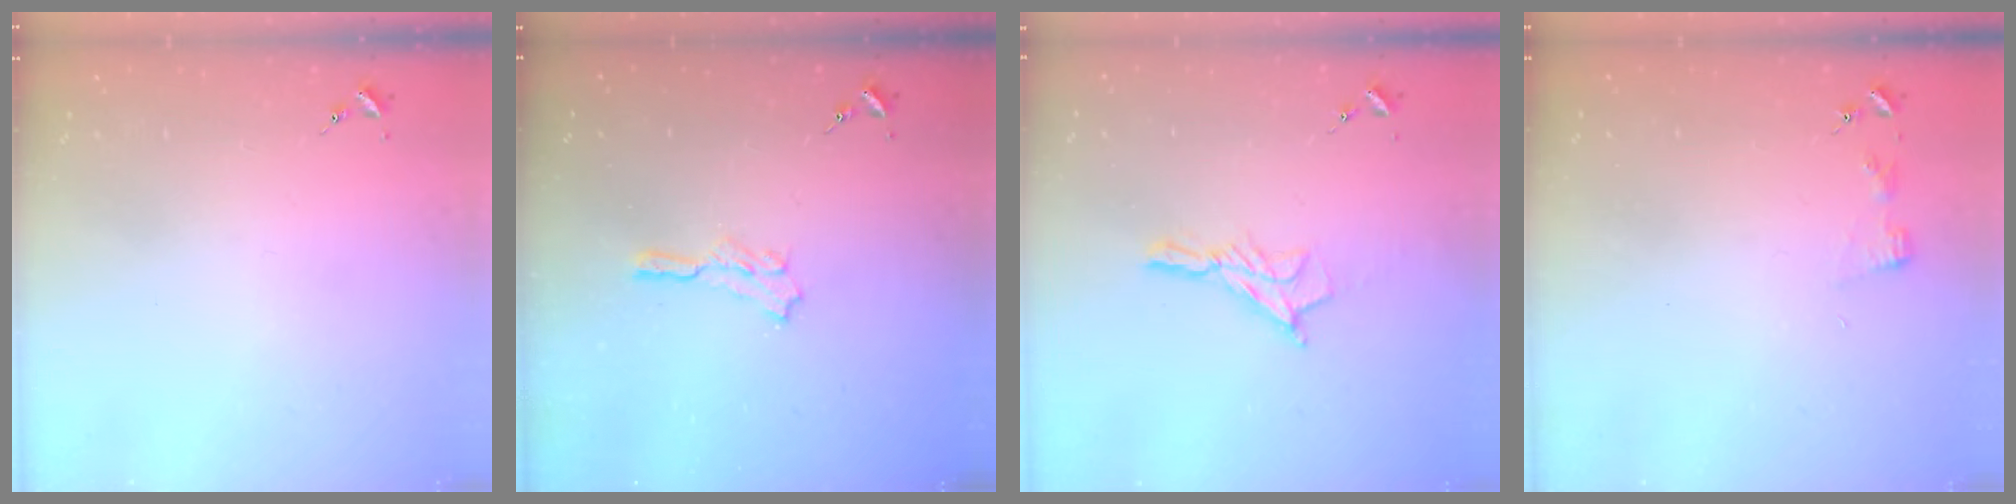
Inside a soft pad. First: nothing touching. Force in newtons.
{"total": 5.0, "press": 5.0, "slide": 0.8}
{"total": 8.7, "press": 8.7, "slide": 0.5}
{"total": 2.9, "press": 2.9, "slide": 0.3}